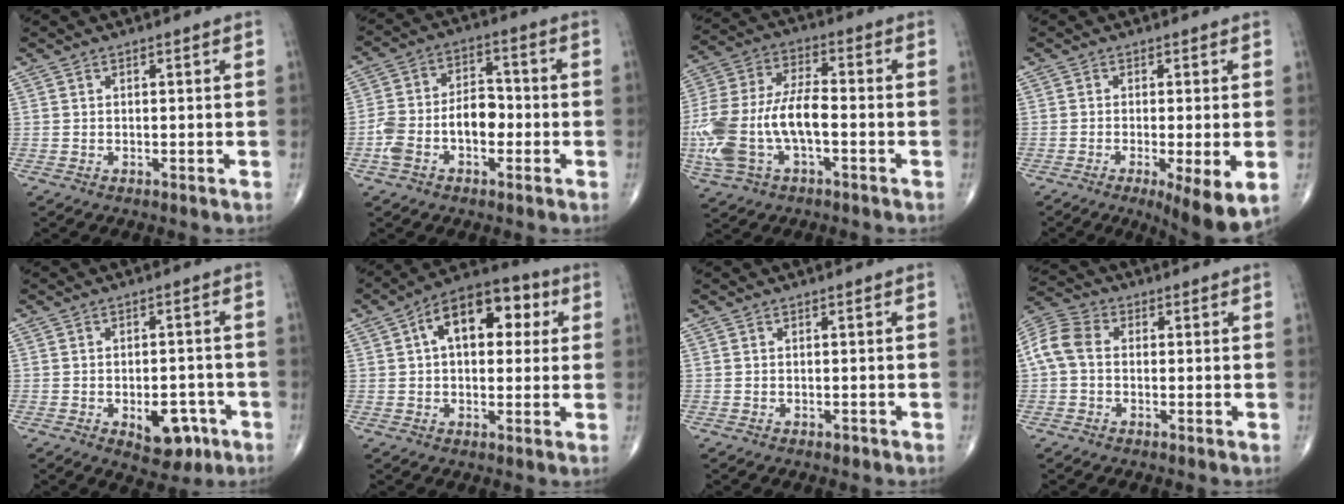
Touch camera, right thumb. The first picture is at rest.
{"total": 10.3, "force": [-2.7, 6.2, 7.7], "torque": [-0.140, 0.042, -0.054]}
{"total": 17.9, "force": [-4.0, 8.8, 15.1], "torque": [-0.341, 0.024, -0.072]}
{"total": 8.6, "force": [-2.8, 1.7, 7.9], "torque": [-0.121, -0.021, -0.044]}
{"total": 7.8, "force": [-3.2, 4.4, 5.6], "torque": [-0.052, 0.017, -0.035]}
{"total": 14.1, "force": [3.8, 8.1, 10.9], "torque": [-0.139, 0.023, 0.049]}
{"total": 0.6, "force": [-0.4, 0.3, 0.3], "torque": [-0.002, 0.000, -0.006]}
{"total": 7.4, "force": [0.1, 5.3, 5.1], "torque": [-0.107, 0.022, -0.009]}